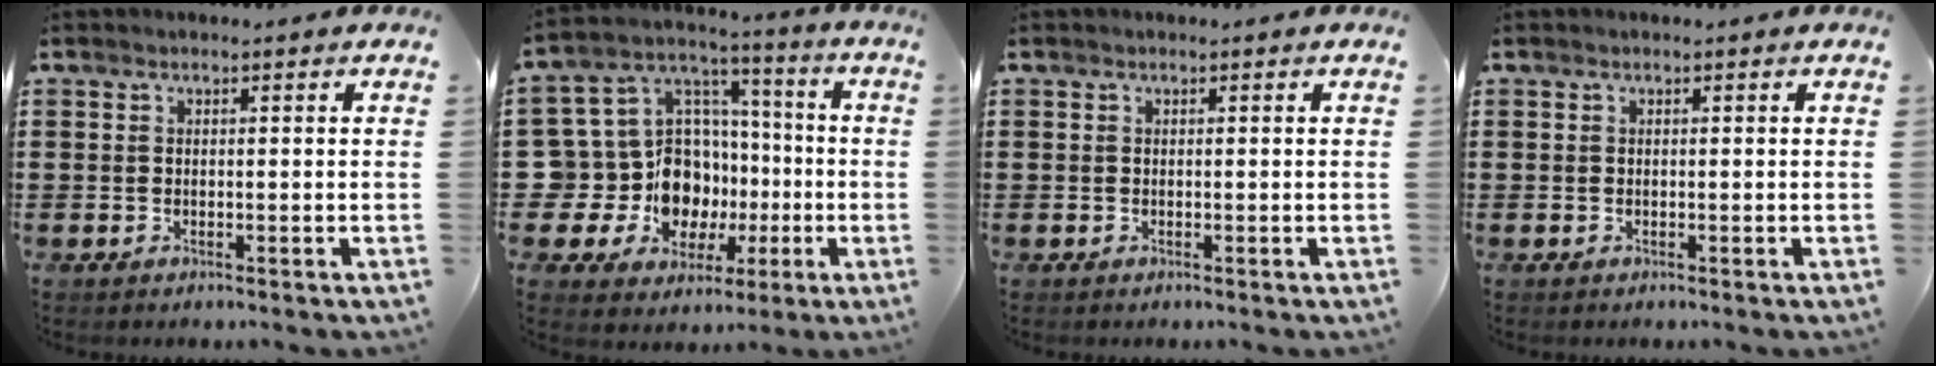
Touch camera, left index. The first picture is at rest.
{"total": 13.2, "force": [-2.7, 11.9, 4.9], "torque": [-0.130, -0.010, -0.029]}
{"total": 0.0}
{"total": 0.0}